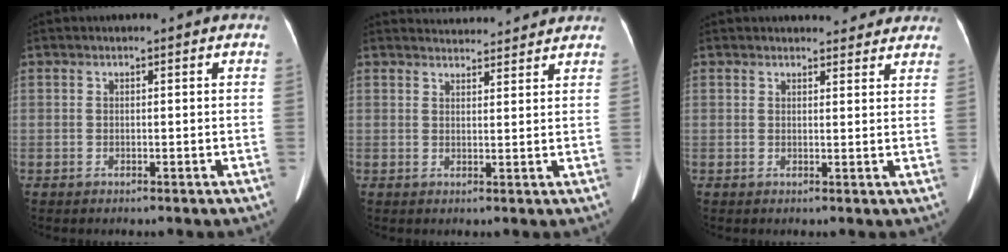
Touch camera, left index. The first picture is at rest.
{"total": 7.1, "force": [7.0, 1.0, 0.9], "torque": [-0.010, 0.022, 0.083]}
{"total": 6.4, "force": [6.0, 2.0, 1.3], "torque": [0.003, 0.002, 0.055]}